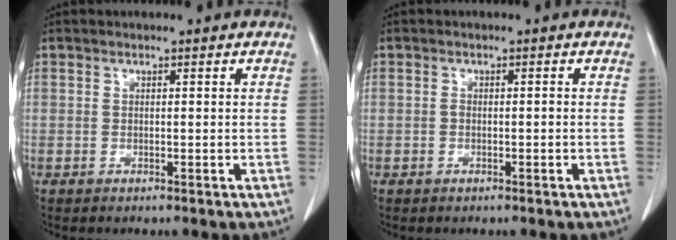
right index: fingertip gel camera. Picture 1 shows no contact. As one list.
[{"total": 0.6, "force": [-0.2, 0.3, 0.5], "torque": [-0.008, 0.002, -0.004]}]